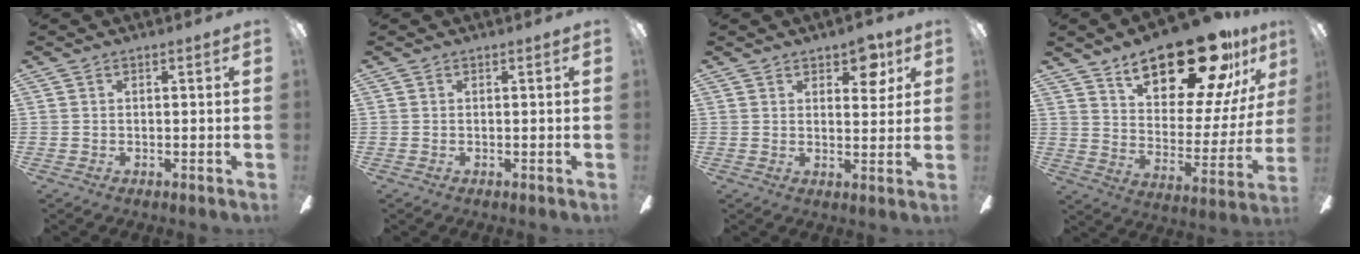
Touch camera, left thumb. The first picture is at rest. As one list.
[{"total": 0.0}, {"total": 6.5, "force": [4.0, 3.4, 3.8], "torque": [-0.035, -0.013, 0.066]}, {"total": 24.2, "force": [16.9, 9.0, 14.7], "torque": [-0.217, -0.106, 0.283]}]